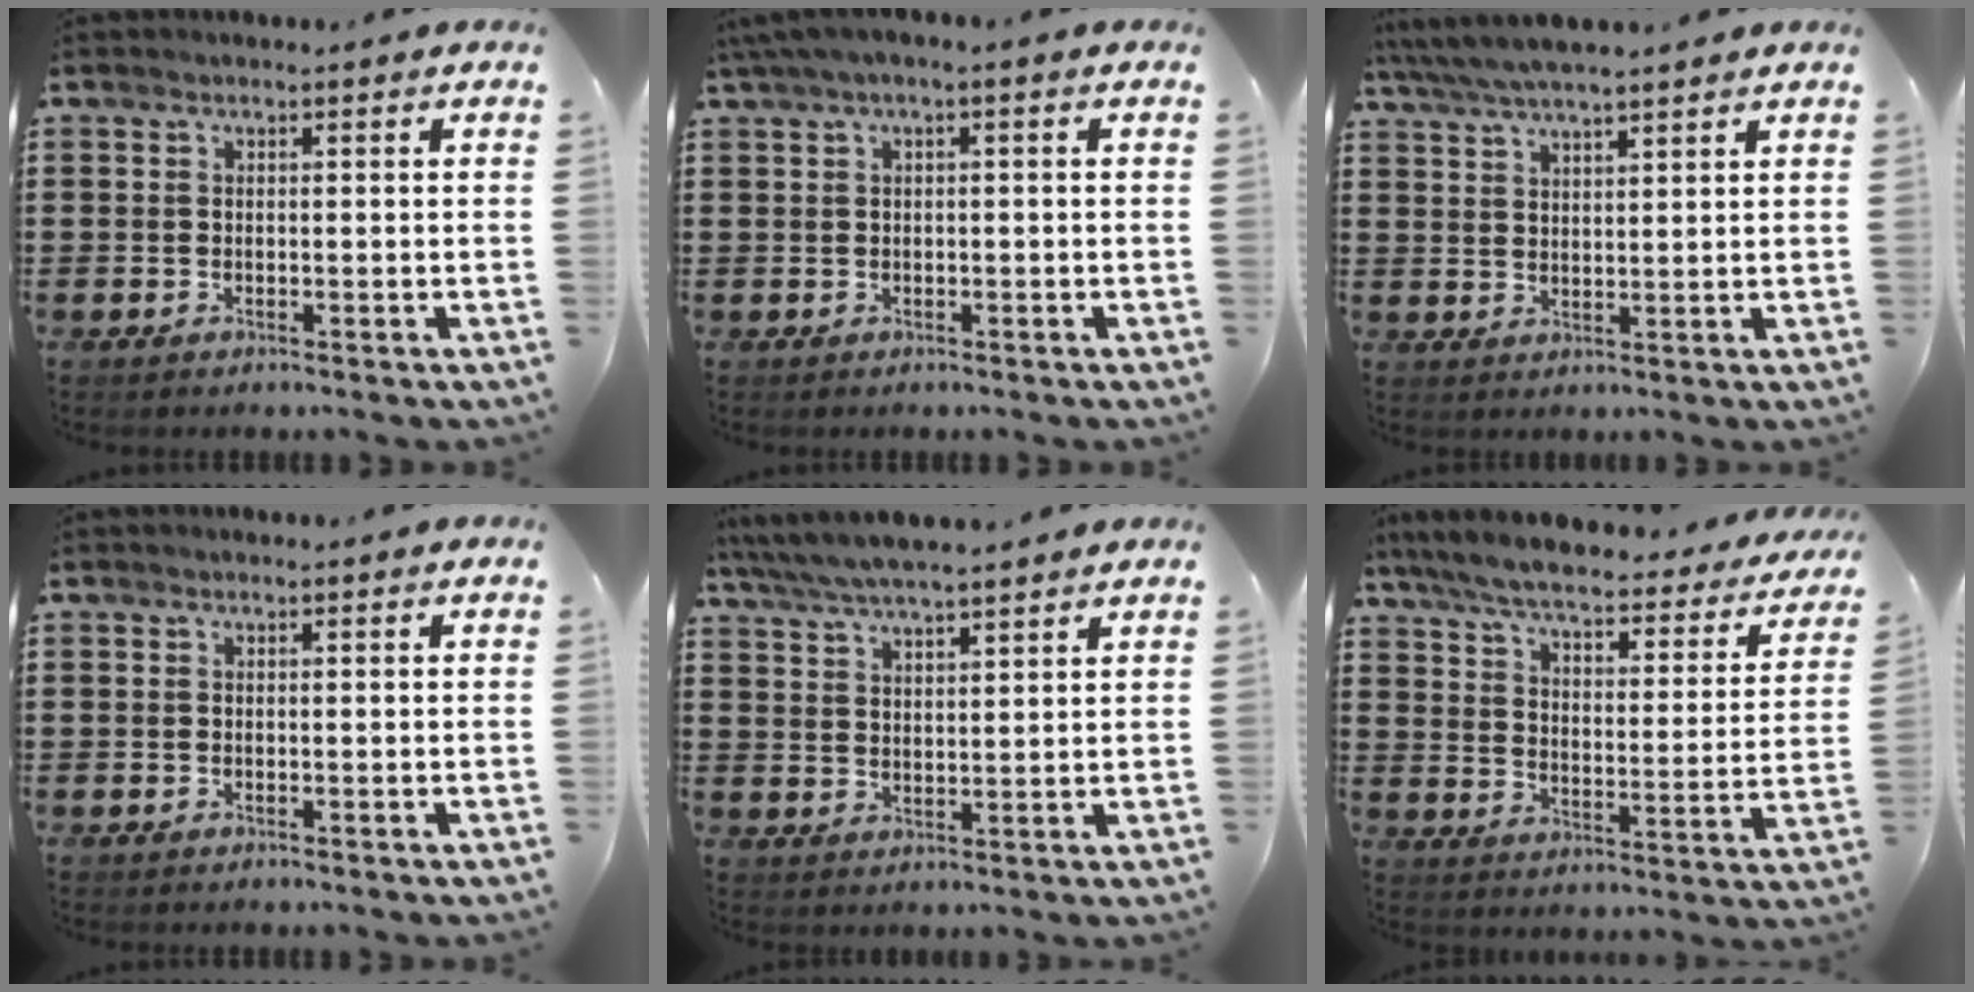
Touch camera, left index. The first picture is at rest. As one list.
[{"total": 1.9, "force": [-0.4, 0.3, 1.8], "torque": [-0.035, -0.005, -0.011]}, {"total": 4.4, "force": [3.9, 0.2, 1.9], "torque": [-0.049, -0.012, 0.070]}, {"total": 0.0}, {"total": 5.1, "force": [4.7, 0.2, 1.8], "torque": [-0.051, -0.018, 0.084]}, {"total": 6.0, "force": [5.2, 0.5, 2.8], "torque": [-0.079, -0.035, 0.086]}]